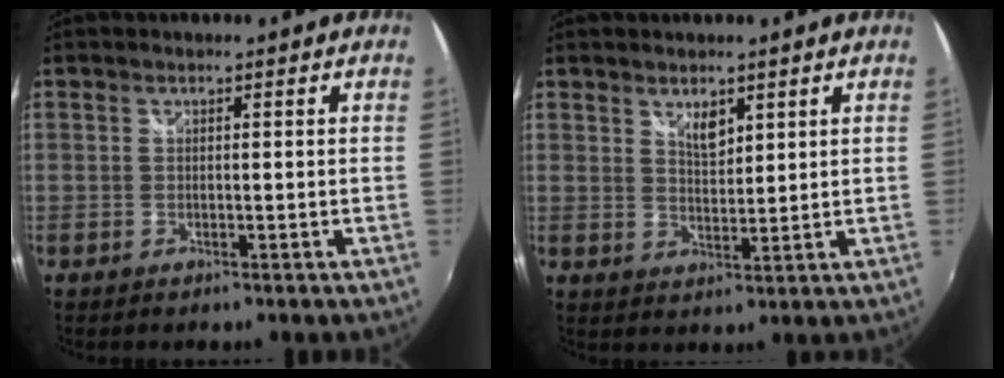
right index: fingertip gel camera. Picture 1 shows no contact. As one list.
[{"total": 3.8, "force": [2.4, 1.8, 2.3], "torque": [-0.035, -0.002, 0.041]}]